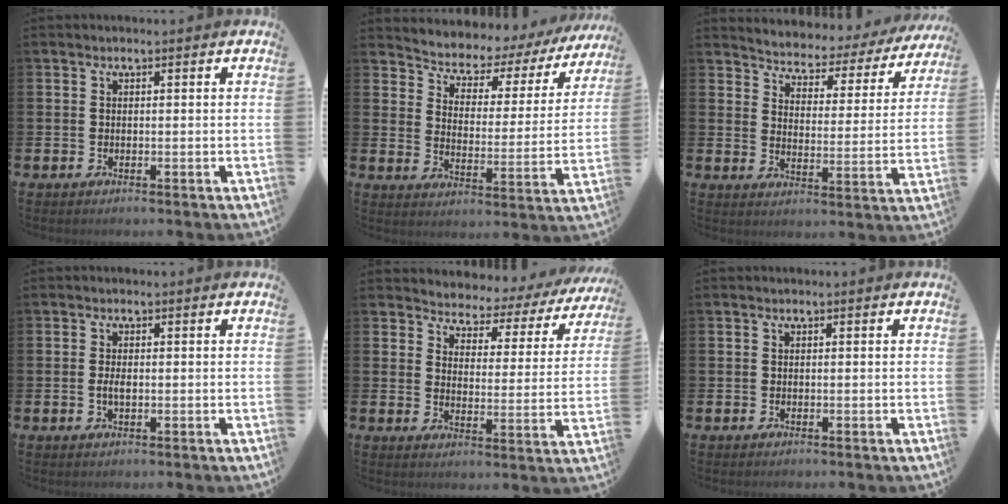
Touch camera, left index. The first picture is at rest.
{"total": 5.1, "force": [4.7, 1.8, 0.5], "torque": [-0.045, -0.042, 0.075]}
{"total": 3.7, "force": [3.5, 1.2, 0.1], "torque": [-0.031, -0.035, 0.052]}
{"total": 1.5, "force": [-0.2, 0.7, 1.3], "torque": [-0.025, 0.003, -0.004]}
{"total": 3.1, "force": [2.8, 1.3, -0.1], "torque": [-0.024, -0.032, 0.038]}
{"total": 0.0}